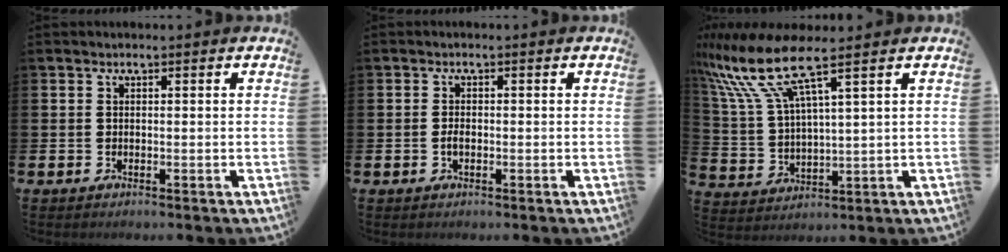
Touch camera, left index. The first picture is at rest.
{"total": 1.3, "force": [-0.4, 0.8, 1.0], "torque": [-0.010, -0.001, -0.011]}
{"total": 9.9, "force": [7.5, 1.7, 6.2], "torque": [-0.161, -0.033, 0.126]}